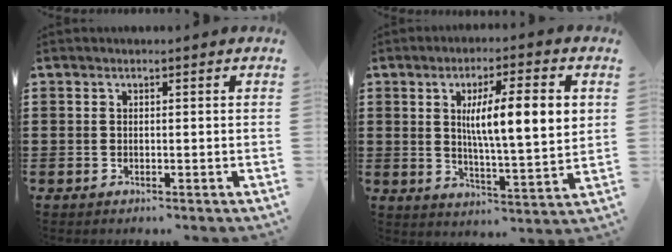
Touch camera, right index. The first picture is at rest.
{"total": 10.9, "force": [2.7, 2.3, 10.3], "torque": [-0.172, -0.001, 0.039]}